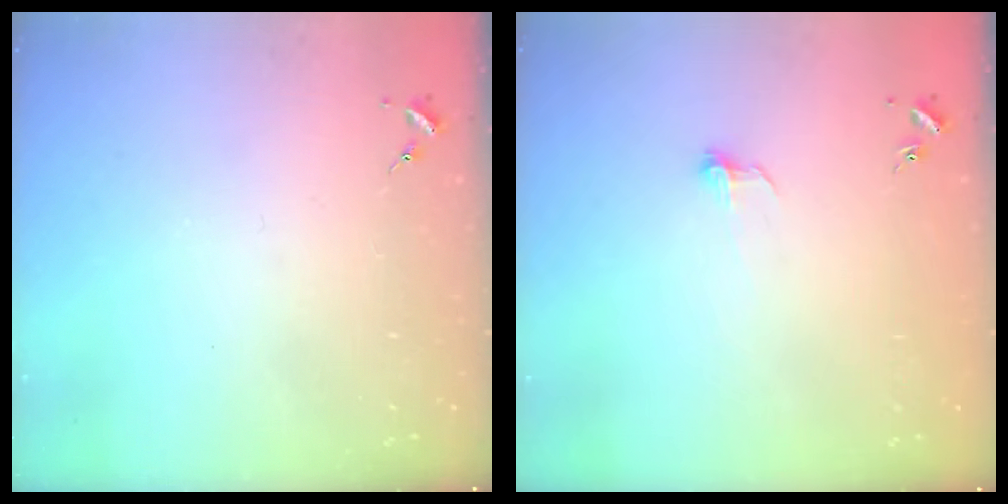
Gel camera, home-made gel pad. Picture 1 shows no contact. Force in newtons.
{"total": 5.3, "press": 5.2, "slide": 0.4}